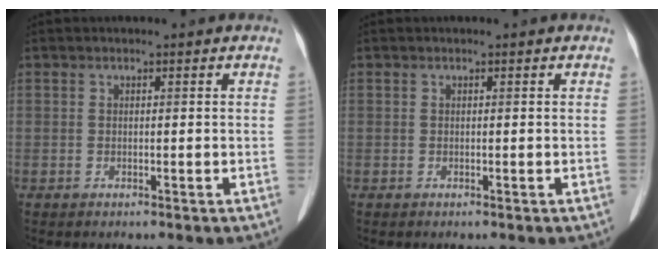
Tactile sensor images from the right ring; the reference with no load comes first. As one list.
[{"total": 0.0}]